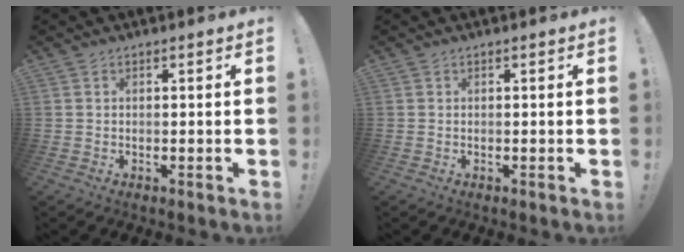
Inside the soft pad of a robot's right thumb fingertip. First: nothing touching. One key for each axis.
{"total": 0.0}